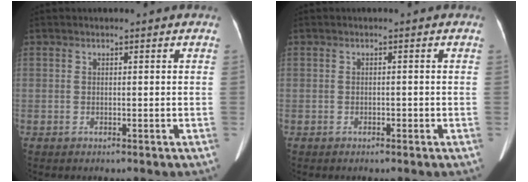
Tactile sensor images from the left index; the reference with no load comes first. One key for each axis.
{"total": 0.6, "fx": -0.5, "fy": 0.2, "fz": 0.2, "tx": -0.006, "ty": -0.001, "tz": -0.008}